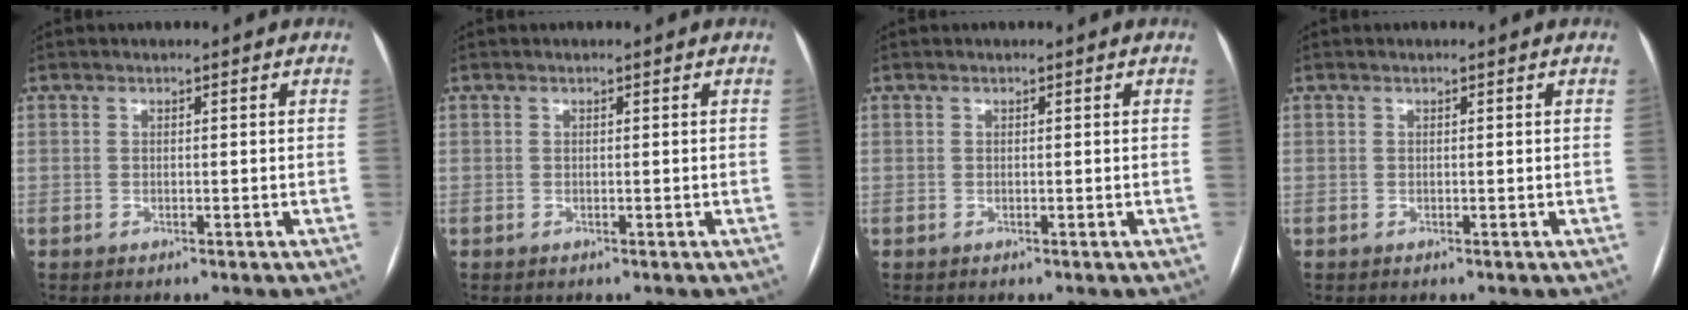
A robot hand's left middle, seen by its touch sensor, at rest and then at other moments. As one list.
[{"total": 0.0}, {"total": 0.0}, {"total": 0.0}]